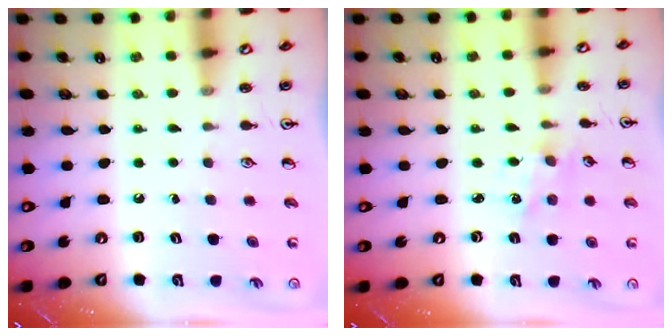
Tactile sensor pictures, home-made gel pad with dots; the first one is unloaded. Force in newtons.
{"total": 1.2, "press": 1.2, "slide": 0.3}